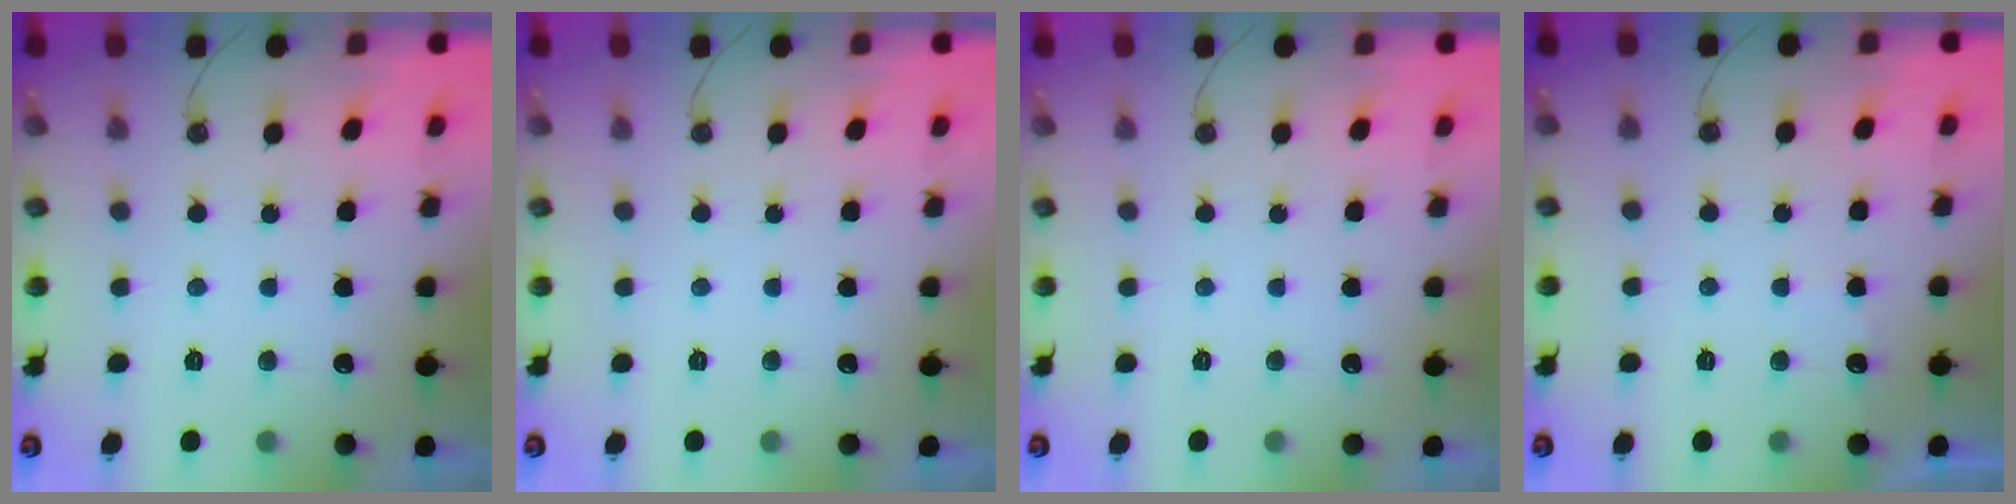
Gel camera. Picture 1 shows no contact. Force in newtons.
{"total": 0.0}
{"total": 0.0}
{"total": 2.5, "press": 2.5, "slide": 0.5}